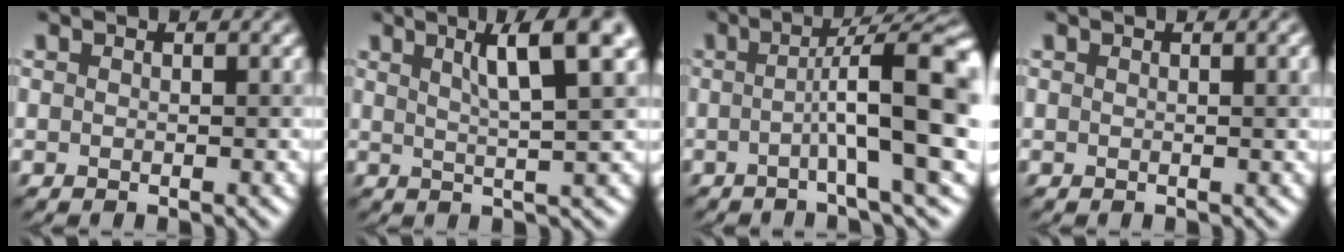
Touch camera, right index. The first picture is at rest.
{"total": 6.5, "force": [3.2, 1.0, 5.6], "torque": [-0.067, 0.013, 0.048]}
{"total": 11.0, "force": [-0.3, 2.1, 10.8], "torque": [-0.132, 0.018, -0.016]}
{"total": 2.0, "force": [0.5, 0.6, 1.8], "torque": [-0.013, 0.006, 0.003]}